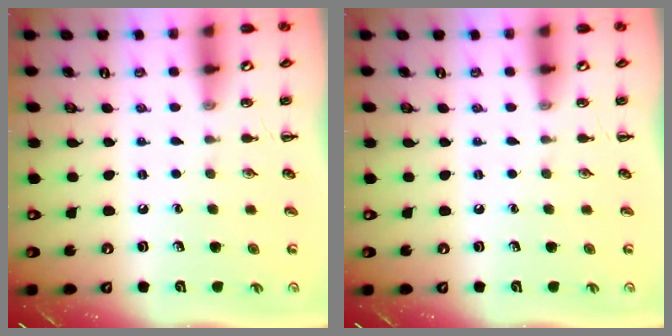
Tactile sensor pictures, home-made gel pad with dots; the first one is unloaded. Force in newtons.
{"total": 0.0}